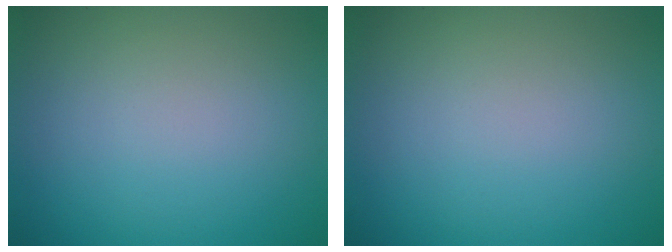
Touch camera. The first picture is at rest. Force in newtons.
{"total": 0.0}